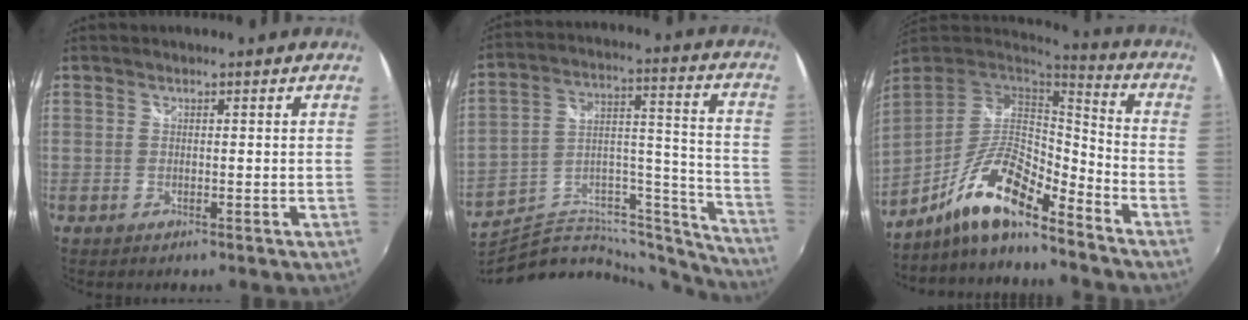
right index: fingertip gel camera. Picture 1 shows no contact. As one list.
[{"total": 25.0, "force": [-20.8, 10.0, 9.5], "torque": [-0.127, 0.068, -0.298]}, {"total": 14.0, "force": [-9.9, 2.8, 9.5], "torque": [-0.191, -0.006, -0.191]}]